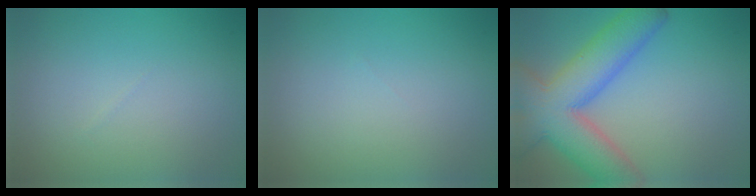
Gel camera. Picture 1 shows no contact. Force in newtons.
{"total": 0.0}
{"total": 9.6, "press": 9.6, "slide": 0.6}